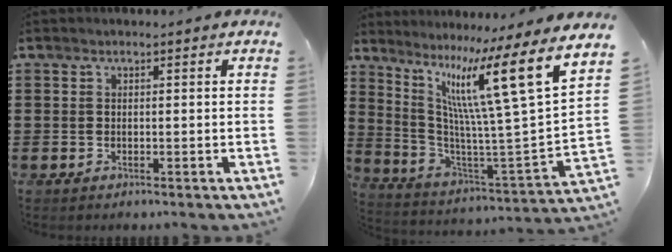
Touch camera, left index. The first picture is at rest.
{"total": 14.3, "force": [7.3, 0.9, 12.3], "torque": [-0.236, -0.063, 0.101]}